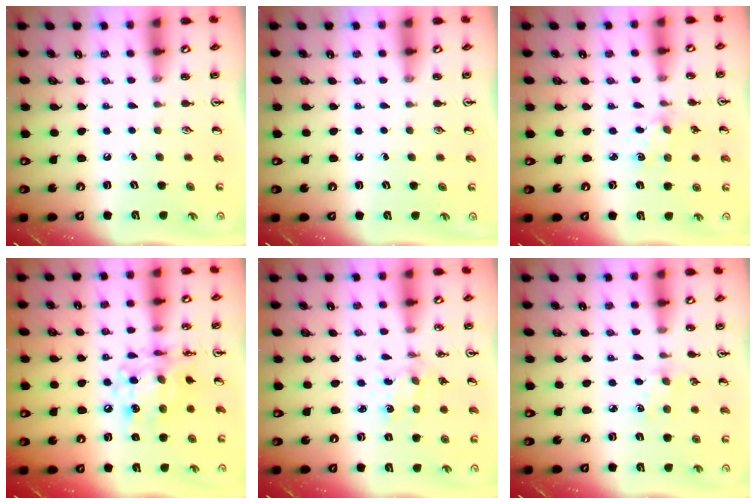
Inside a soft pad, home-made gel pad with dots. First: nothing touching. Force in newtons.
{"total": 0.0}
{"total": 2.0, "press": 2.0, "slide": 0.4}
{"total": 12.9, "press": 12.8, "slide": 1.1}
{"total": 1.5, "press": 1.5, "slide": 0.3}
{"total": 2.6, "press": 2.5, "slide": 0.4}